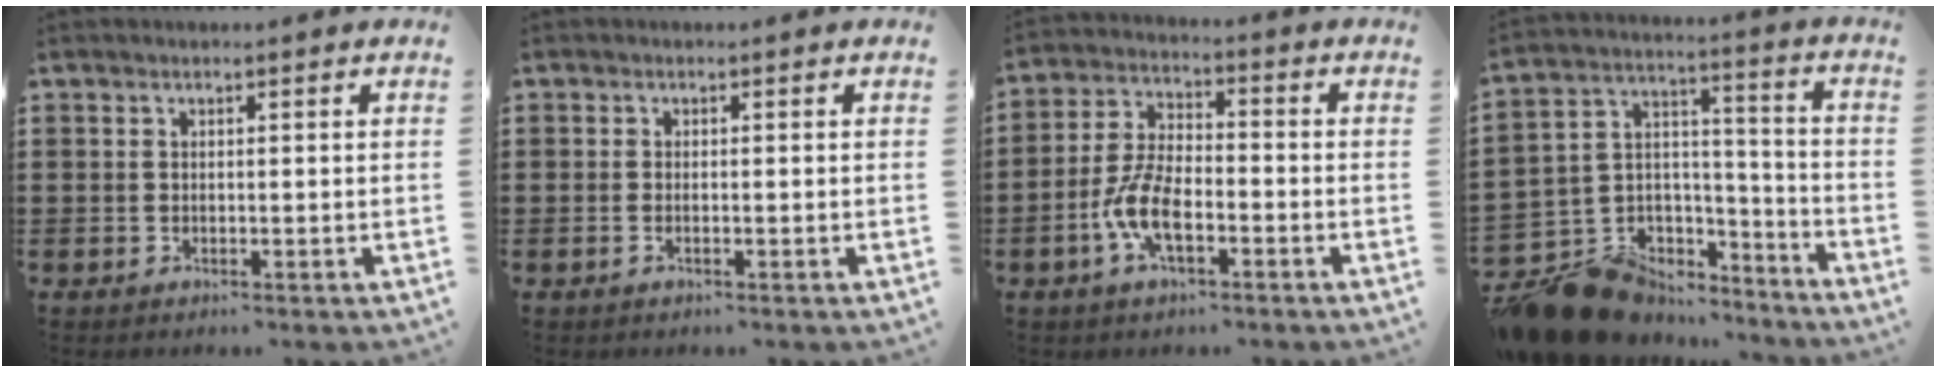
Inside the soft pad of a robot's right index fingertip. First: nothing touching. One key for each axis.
{"total": 0.5, "fx": -0.2, "fy": 0.0, "fz": 0.5, "tx": -0.009, "ty": -0.002, "tz": -0.004}
{"total": 7.8, "fx": -3.1, "fy": 3.3, "fz": 6.3, "tx": -0.154, "ty": -0.006, "tz": -0.065}
{"total": 12.5, "fx": -10.1, "fy": 6.8, "fz": 2.9, "tx": -0.074, "ty": 0.032, "tz": -0.181}